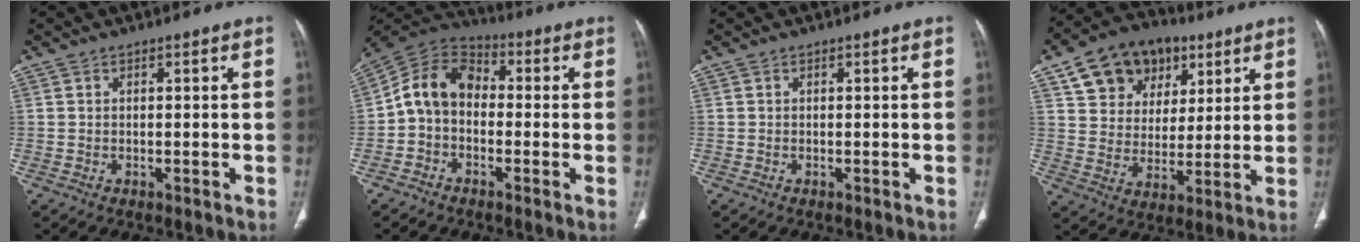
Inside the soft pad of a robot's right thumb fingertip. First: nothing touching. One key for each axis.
{"total": 9.9, "fx": -1.1, "fy": 7.6, "fz": 6.2, "tx": -0.099, "ty": 0.037, "tz": -0.039}
{"total": 0.0}
{"total": 16.3, "fx": 8.3, "fy": 12.0, "fz": 7.4, "tx": -0.082, "ty": -0.005, "tz": 0.140}